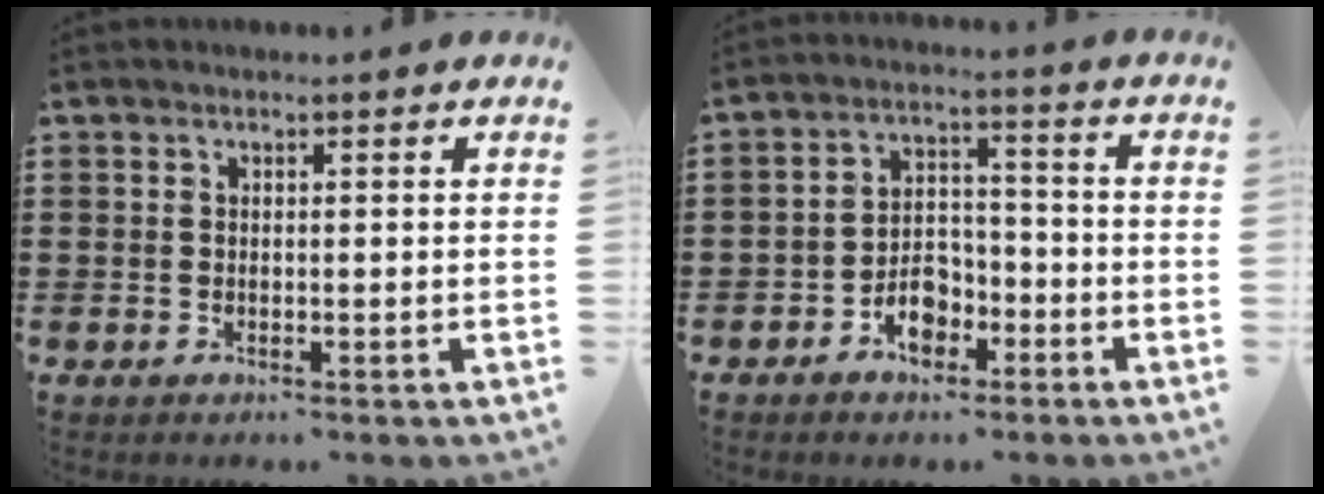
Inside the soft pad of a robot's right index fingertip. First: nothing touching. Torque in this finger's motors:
{"motor_torque": [1.15, 0.99, 0.76, 0.08]}